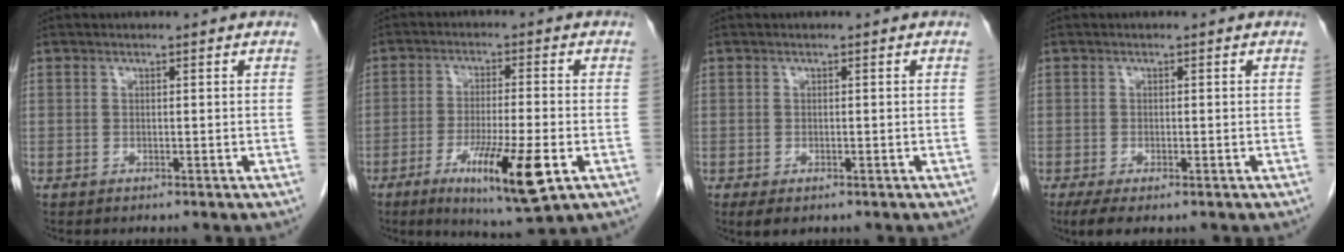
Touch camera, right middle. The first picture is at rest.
{"total": 11.8, "force": [-4.8, 1.0, 10.7], "torque": [-0.185, -0.030, -0.073]}
{"total": 2.5, "force": [-1.4, 1.3, 1.6], "torque": [-0.028, -0.005, -0.014]}
{"total": 4.8, "force": [-2.8, 1.3, 3.6], "torque": [-0.065, -0.015, -0.046]}